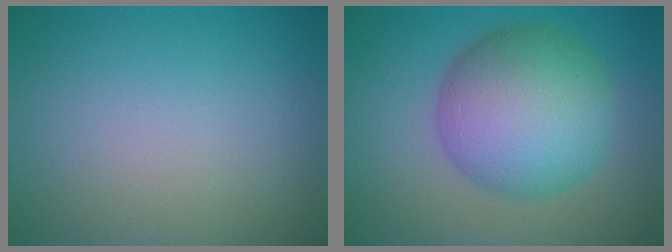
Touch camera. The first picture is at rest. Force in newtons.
{"total": 9.6, "press": 9.6, "slide": 0.3}